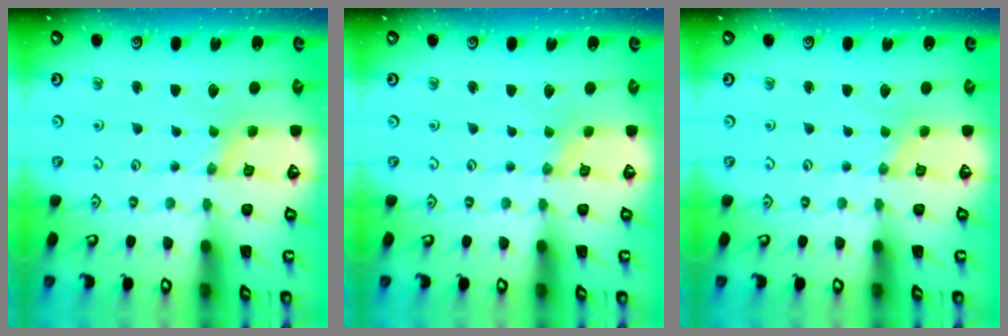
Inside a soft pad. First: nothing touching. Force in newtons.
{"total": 0.0}
{"total": 0.0}